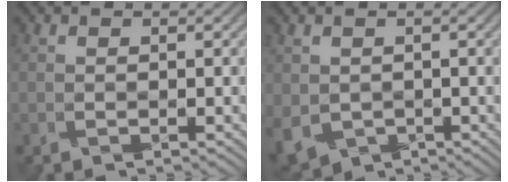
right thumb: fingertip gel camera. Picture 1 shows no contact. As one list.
[{"total": 3.3, "force": [-0.6, 3.0, 1.4], "torque": [-0.055, -0.021, -0.010]}]